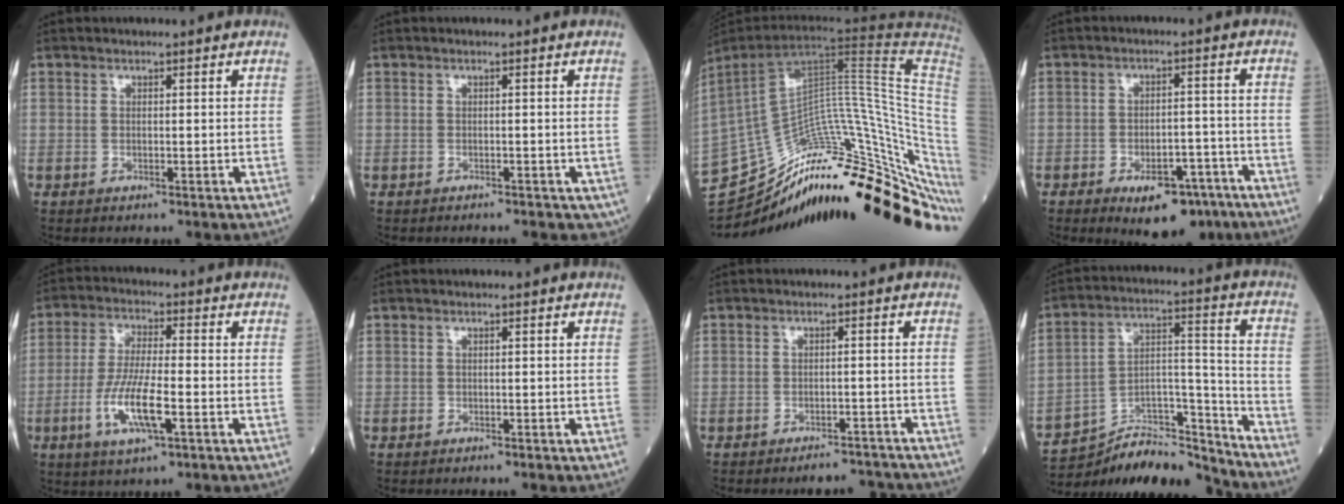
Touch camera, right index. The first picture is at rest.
{"total": 2.7, "force": [-2.1, 1.3, 1.2], "torque": [-0.011, -0.002, -0.018]}
{"total": 32.6, "force": [-23.4, 3.6, 22.4], "torque": [-0.205, 0.009, -0.319]}
{"total": 9.0, "force": [-5.9, 4.0, 5.5], "torque": [-0.072, 0.006, -0.080]}
{"total": 9.2, "force": [-3.1, 1.4, 8.5], "torque": [-0.175, -0.009, -0.057]}
{"total": 0.5, "force": [-0.5, 0.1, 0.2], "torque": [-0.008, -0.001, -0.006]}
{"total": 4.0, "force": [-3.9, 1.0, -0.4], "torque": [0.018, 0.012, -0.051]}
{"total": 18.6, "force": [-18.0, 1.9, 4.1], "torque": [-0.076, 0.036, -0.297]}